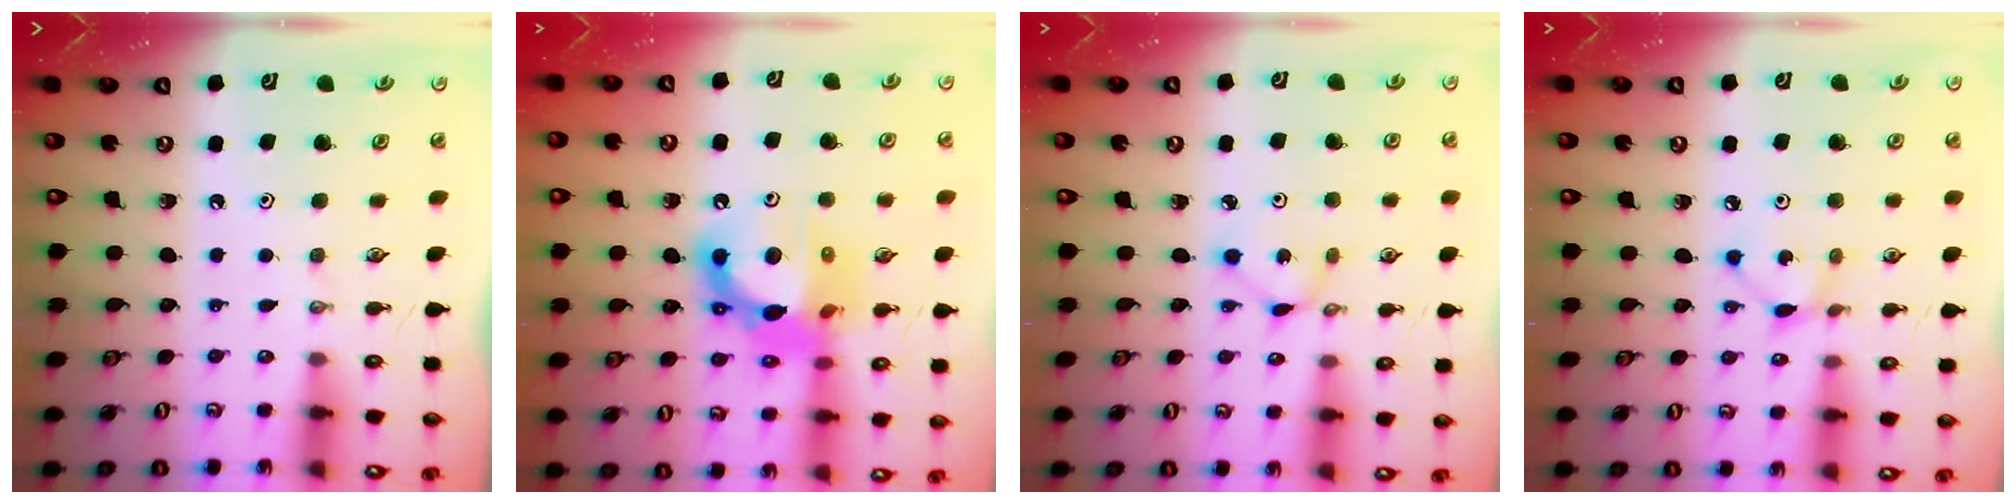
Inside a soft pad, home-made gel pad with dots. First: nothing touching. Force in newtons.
{"total": 15.0, "press": 14.9, "slide": 1.9}
{"total": 1.9, "press": 1.9, "slide": 0.2}
{"total": 2.8, "press": 2.8, "slide": 0.2}